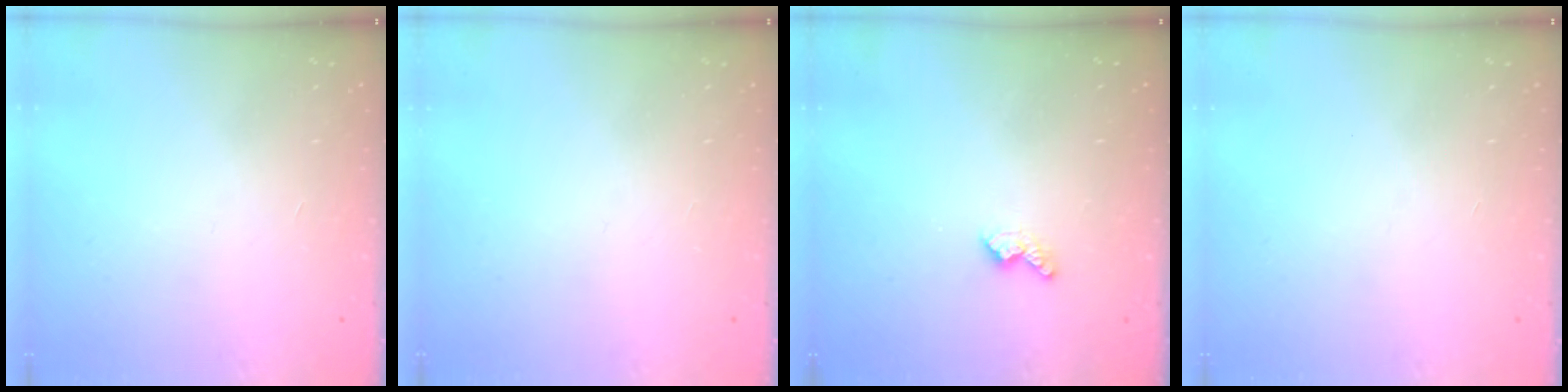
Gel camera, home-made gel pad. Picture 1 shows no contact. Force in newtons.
{"total": 0.0}
{"total": 4.5, "press": 4.4, "slide": 0.8}
{"total": 0.0}